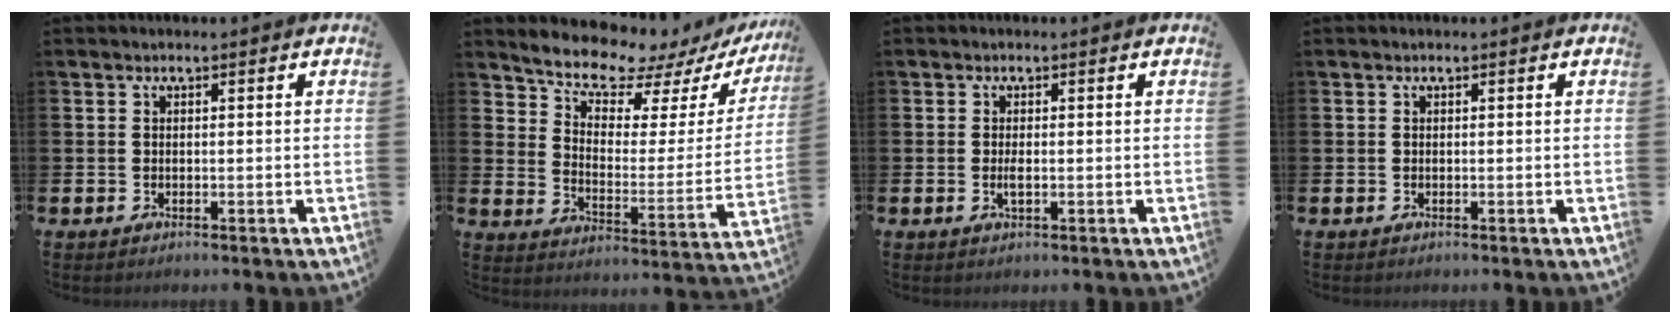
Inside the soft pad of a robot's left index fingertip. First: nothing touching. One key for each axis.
{"total": 8.8, "fx": 8.3, "fy": 2.1, "fz": 2.3, "tx": -0.072, "ty": -0.069, "tz": 0.140}
{"total": 1.4, "fx": -0.1, "fy": 0.4, "fz": 1.3, "tx": -0.028, "ty": 0.002, "tz": -0.002}
{"total": 0.0}